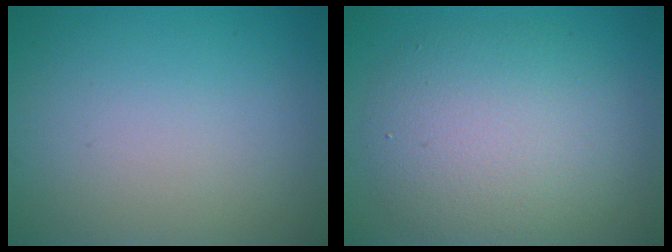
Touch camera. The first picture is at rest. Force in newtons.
{"total": 6.4, "press": 6.4, "slide": 0.5}